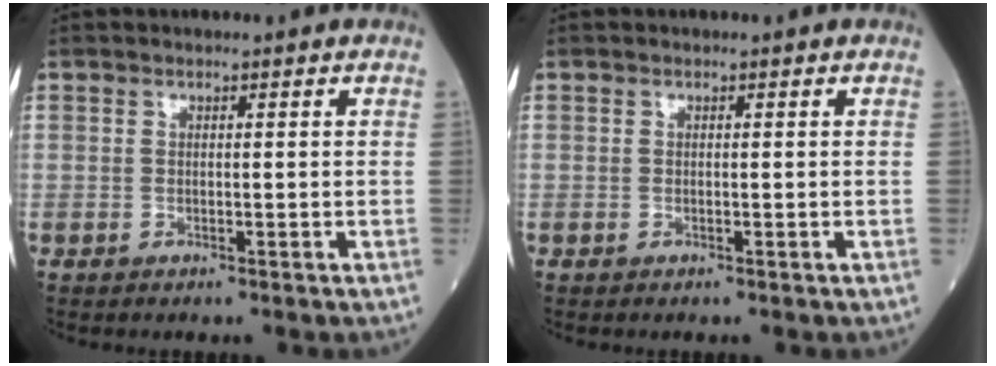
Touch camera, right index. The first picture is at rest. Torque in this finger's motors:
{"motor_torque": [-0.07, -0.03, 0.04, -0.01]}